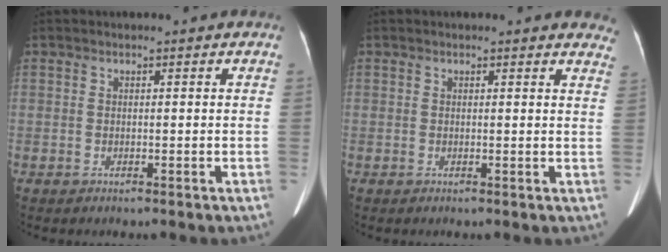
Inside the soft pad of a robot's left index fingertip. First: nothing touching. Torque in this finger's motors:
{"motor_torque": [0.24, -0.33, 0.05, 0.01]}